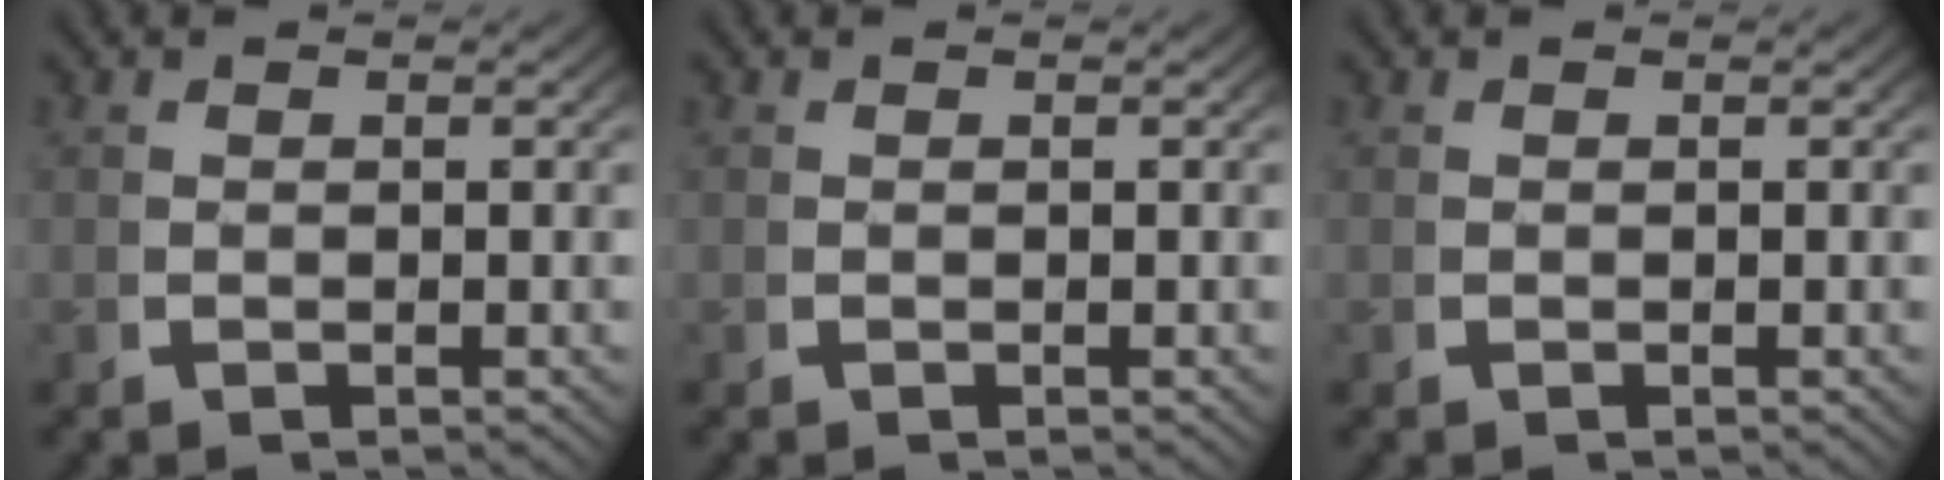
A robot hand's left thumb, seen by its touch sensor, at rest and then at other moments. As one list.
[{"total": 0.0}, {"total": 0.0}]